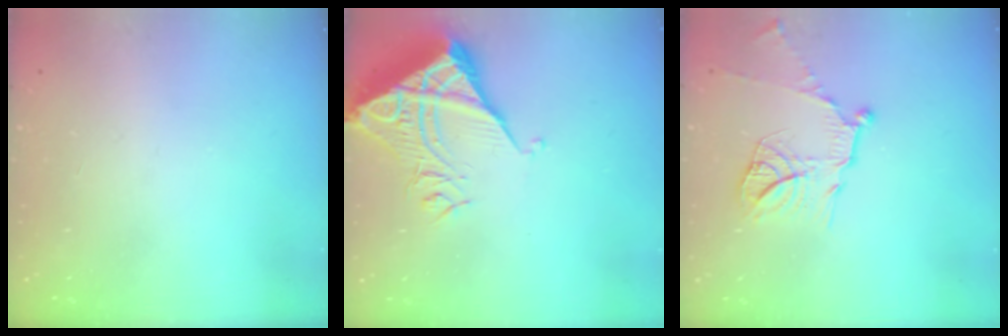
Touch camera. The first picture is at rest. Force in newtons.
{"total": 10.6, "press": 10.6, "slide": 1.1}
{"total": 13.4, "press": 13.3, "slide": 1.2}